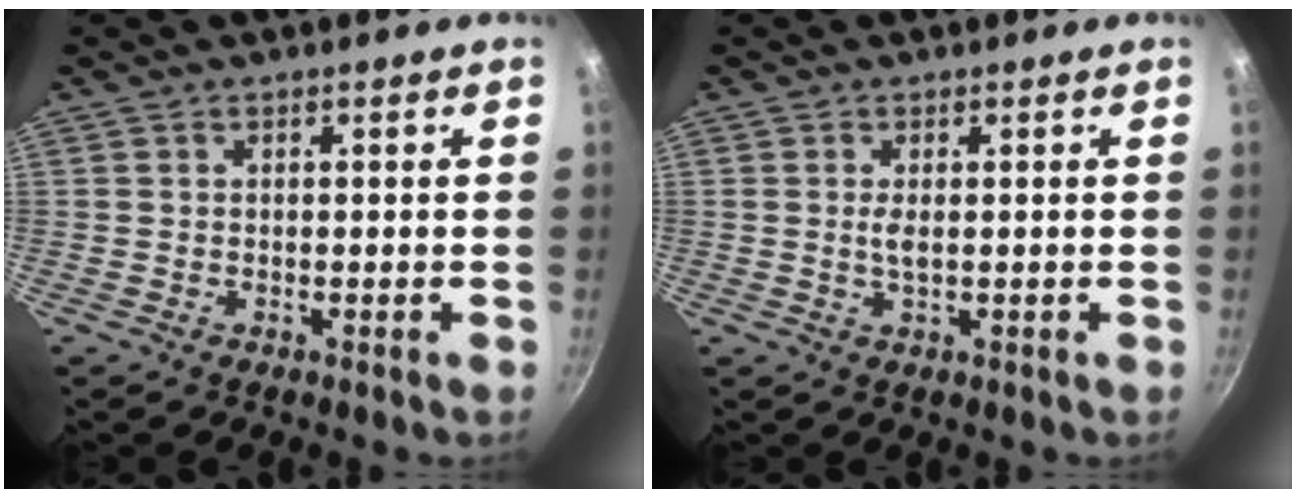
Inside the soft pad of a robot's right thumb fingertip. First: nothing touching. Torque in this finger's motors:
{"motor_torque": [0.71, 0.51, 0.41, -0.25, -0.02]}